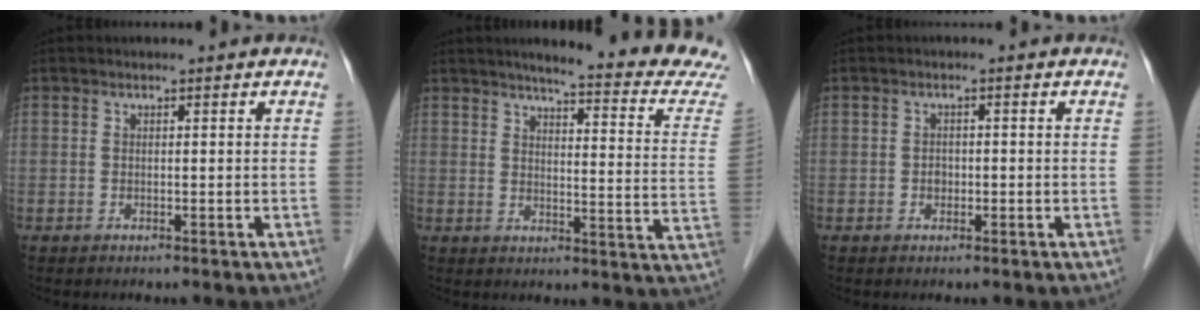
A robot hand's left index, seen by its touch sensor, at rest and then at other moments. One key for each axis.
{"total": 18.2, "fx": 16.7, "fy": -0.6, "fz": 7.2, "tx": -0.087, "ty": -0.086, "tz": 0.181}
{"total": 1.2, "fx": -0.4, "fy": 1.0, "fz": 0.6, "tx": -0.009, "ty": 0.004, "tz": -0.005}